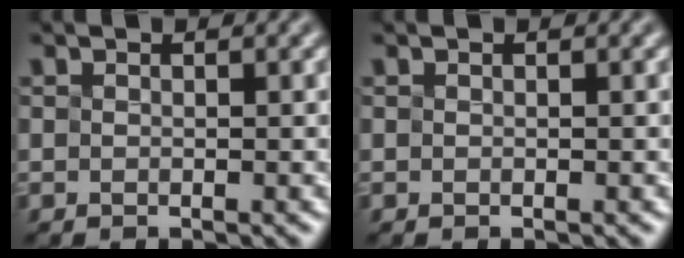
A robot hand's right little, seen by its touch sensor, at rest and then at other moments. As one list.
[{"total": 0.0}]